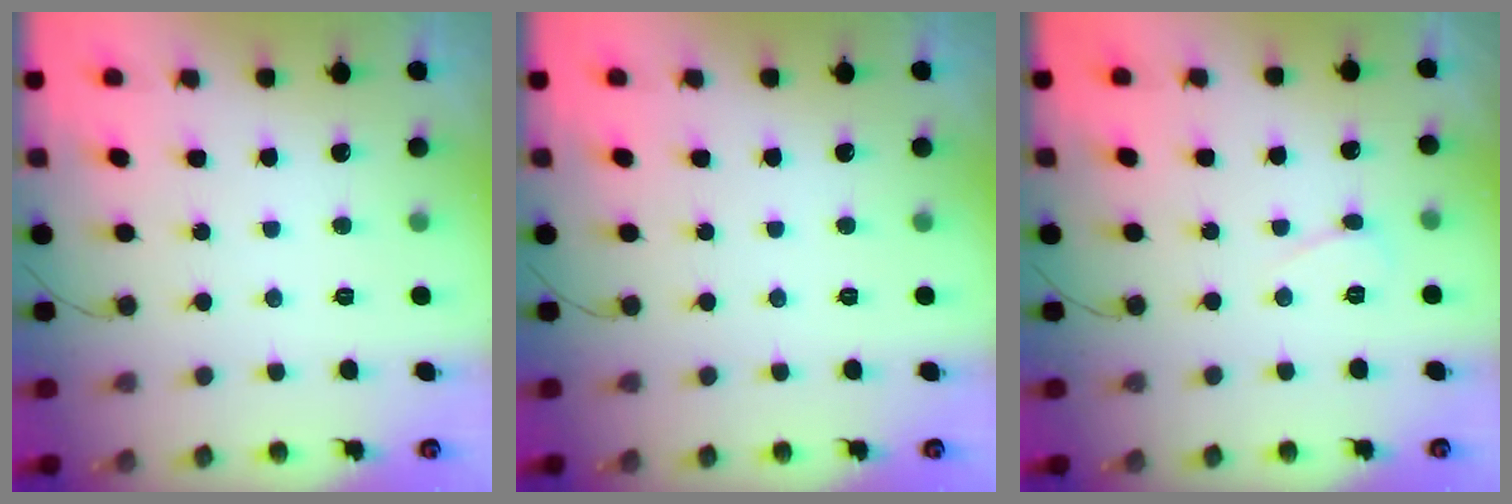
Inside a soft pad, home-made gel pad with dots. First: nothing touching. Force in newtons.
{"total": 0.0}
{"total": 3.0, "press": 3.0, "slide": 0.3}